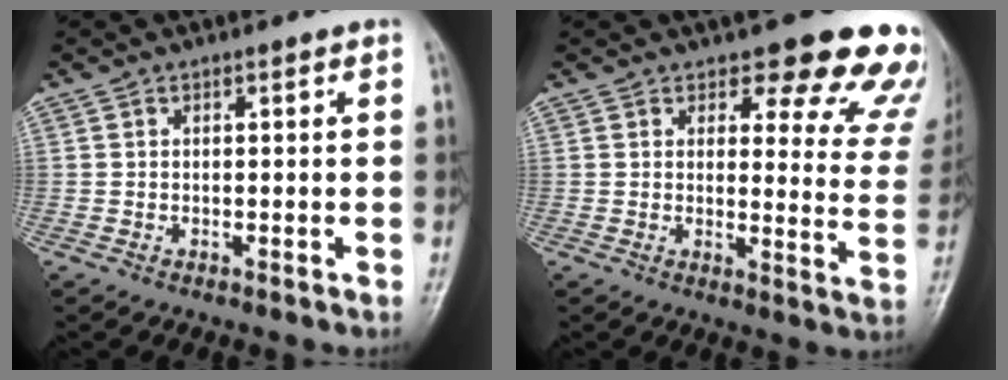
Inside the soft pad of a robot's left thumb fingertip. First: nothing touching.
{"total": 16.4, "force": [14.0, 5.4, 6.6], "torque": [-0.017, -0.100, 0.137]}